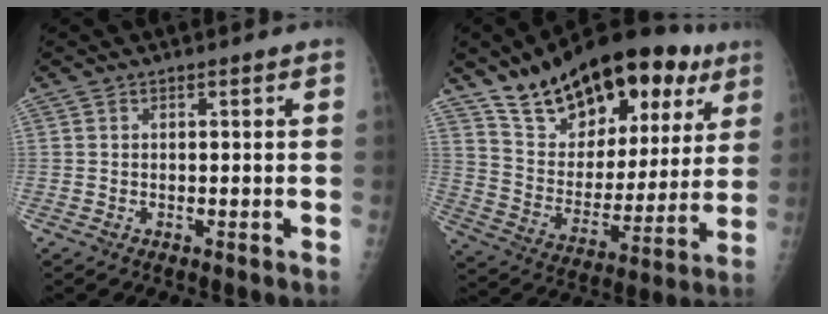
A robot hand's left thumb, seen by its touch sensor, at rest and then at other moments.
{"total": 27.2, "force": [16.3, 13.7, 16.9], "torque": [-0.221, -0.032, 0.262]}